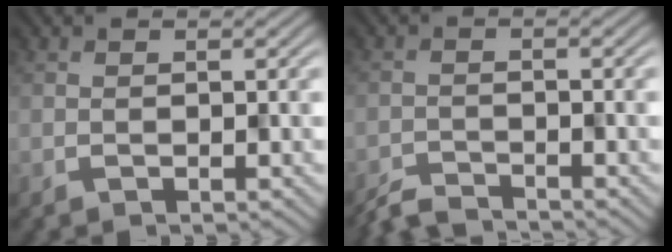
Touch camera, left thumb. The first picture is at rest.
{"total": 3.4, "force": [-3.4, 0.3, 0.3], "torque": [-0.006, -0.007, -0.063]}